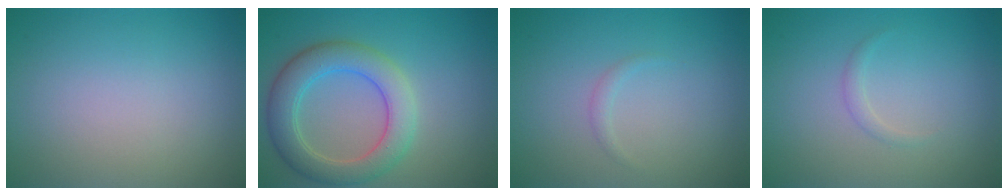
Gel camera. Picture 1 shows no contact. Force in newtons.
{"total": 5.5, "press": 5.4, "slide": 0.3}
{"total": 0.7, "press": 0.7, "slide": 0.0}
{"total": 0.7, "press": 0.7, "slide": 0.0}